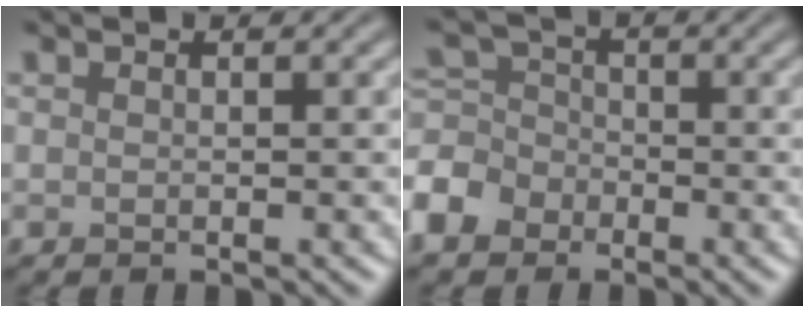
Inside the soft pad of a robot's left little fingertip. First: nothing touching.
{"total": 5.1, "force": [-3.0, 3.7, 1.8], "torque": [-0.048, 0.003, -0.072]}